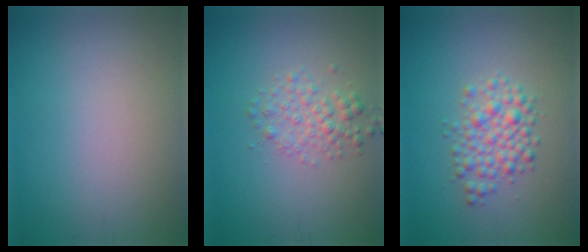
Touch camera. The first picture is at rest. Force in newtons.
{"total": 2.3, "press": 2.3, "slide": 0.1}
{"total": 3.3, "press": 3.2, "slide": 0.1}